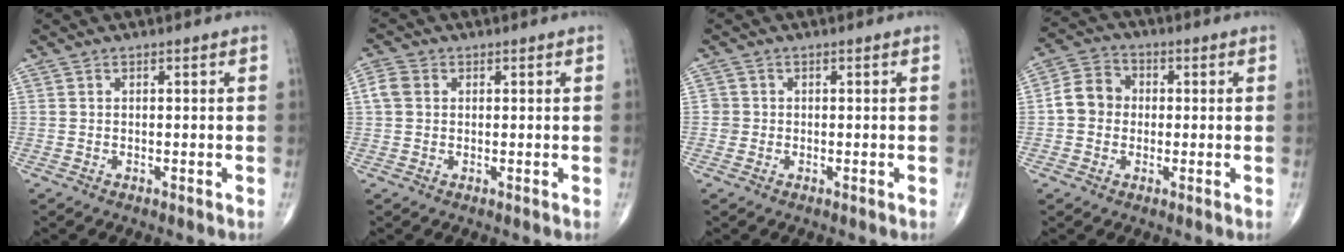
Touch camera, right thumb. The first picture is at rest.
{"total": 3.4, "force": [0.6, 2.8, 1.9], "torque": [-0.041, 0.010, 0.008]}
{"total": 1.5, "force": [-0.2, 1.5, 0.0], "torque": [0.011, 0.007, -0.006]}
{"total": 7.1, "force": [-0.2, 6.2, 3.4], "torque": [-0.047, 0.022, -0.017]}